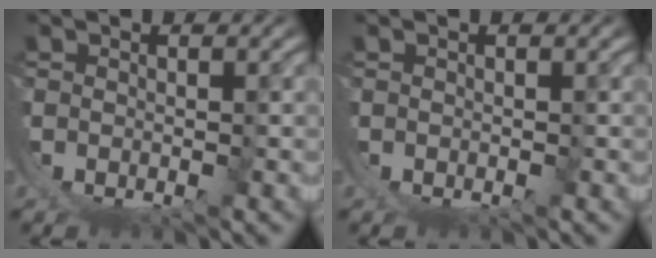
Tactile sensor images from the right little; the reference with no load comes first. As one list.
[{"total": 0.0}]